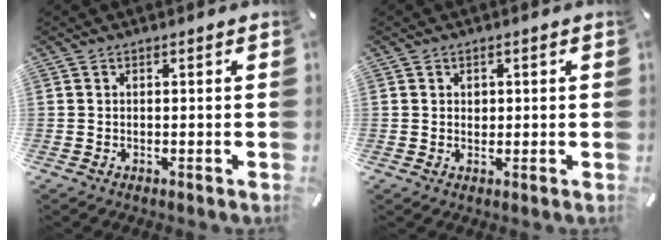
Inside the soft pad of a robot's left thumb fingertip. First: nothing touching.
{"total": 1.5, "force": [0.3, 1.4, 0.4], "torque": [0.007, -0.002, 0.001]}